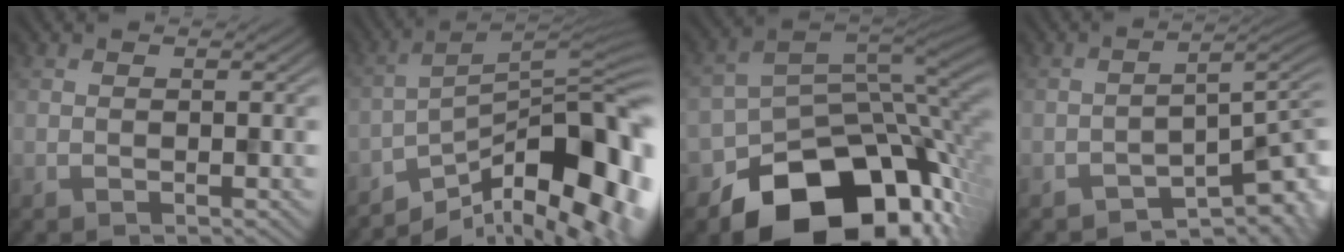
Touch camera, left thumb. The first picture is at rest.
{"total": 15.1, "force": [-9.3, 5.0, 10.8], "torque": [-0.179, -0.007, -0.156]}
{"total": 16.1, "force": [-8.2, 10.3, 9.2], "torque": [-0.132, -0.045, -0.123]}
{"total": 6.8, "force": [-4.2, 2.1, 4.9], "torque": [-0.062, -0.001, -0.068]}